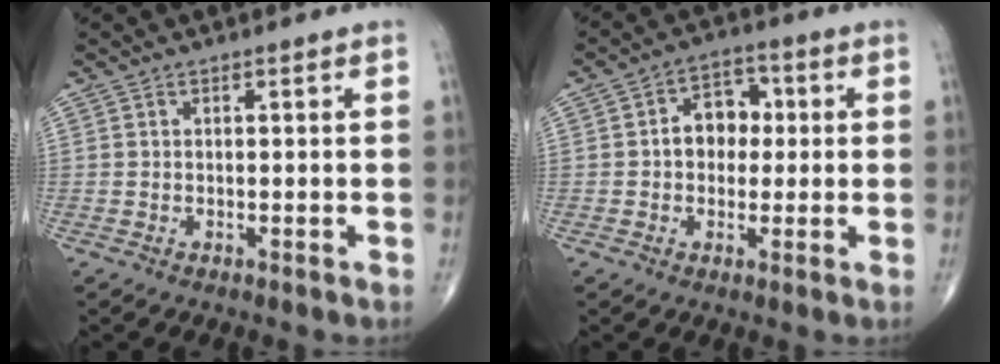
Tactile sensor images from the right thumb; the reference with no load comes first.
{"total": 7.4, "force": [0.4, 5.7, 4.8], "torque": [-0.043, 0.020, -0.002]}